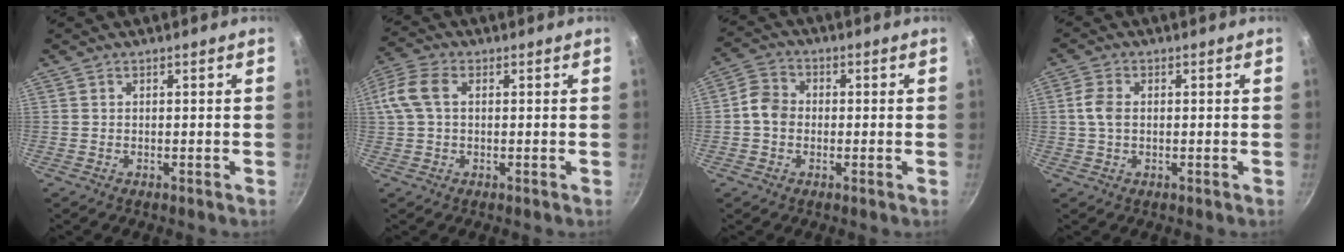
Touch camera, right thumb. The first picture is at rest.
{"total": 7.6, "force": [1.3, 4.8, 5.8], "torque": [-0.126, 0.020, 0.017]}
{"total": 5.4, "force": [-0.7, 4.5, 2.9], "torque": [-0.034, 0.015, -0.026]}
{"total": 4.0, "force": [0.2, 2.6, 3.0], "torque": [-0.064, 0.008, -0.001]}